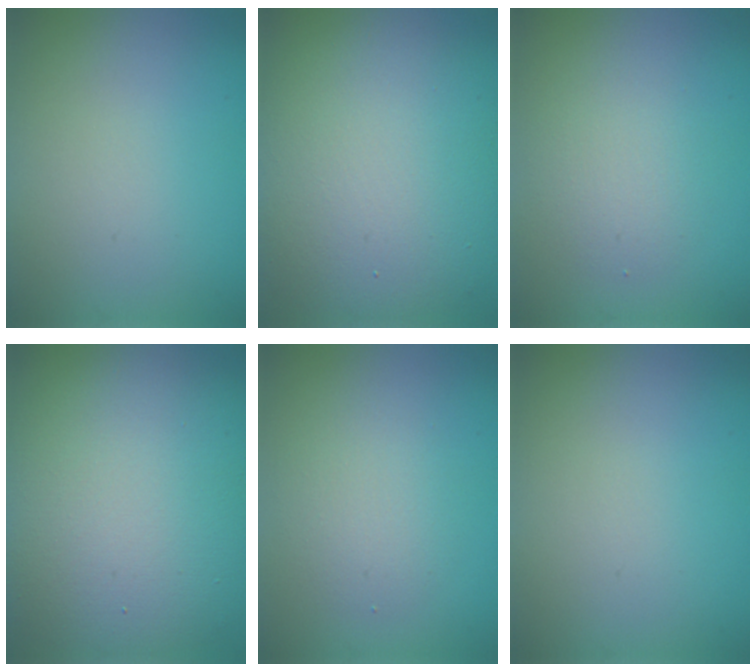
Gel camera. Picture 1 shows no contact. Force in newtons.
{"total": 11.9, "press": 11.9, "slide": 1.0}
{"total": 2.3, "press": 2.3, "slide": 0.1}
{"total": 14.3, "press": 14.3, "slide": 1.3}
{"total": 2.5, "press": 2.5, "slide": 0.1}
{"total": 0.0}